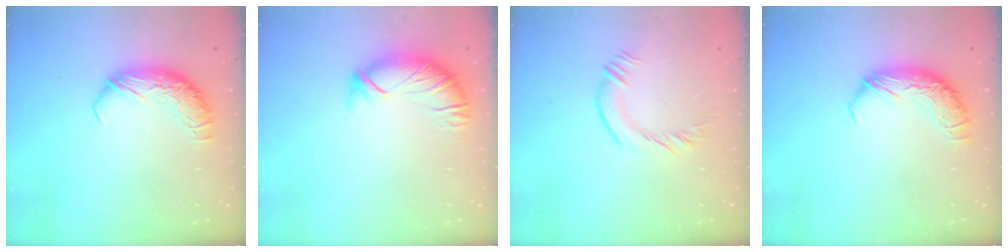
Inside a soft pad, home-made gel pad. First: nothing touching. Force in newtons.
{"total": 2.3, "press": 1.8, "slide": 1.4}
{"total": 1.8, "press": 1.6, "slide": 0.7}
{"total": 0.0}